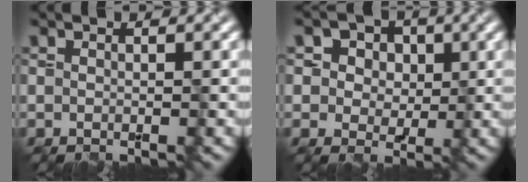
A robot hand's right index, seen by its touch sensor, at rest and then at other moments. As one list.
[{"total": 6.9, "force": [3.2, 5.3, 2.9], "torque": [-0.044, 0.016, 0.031]}]